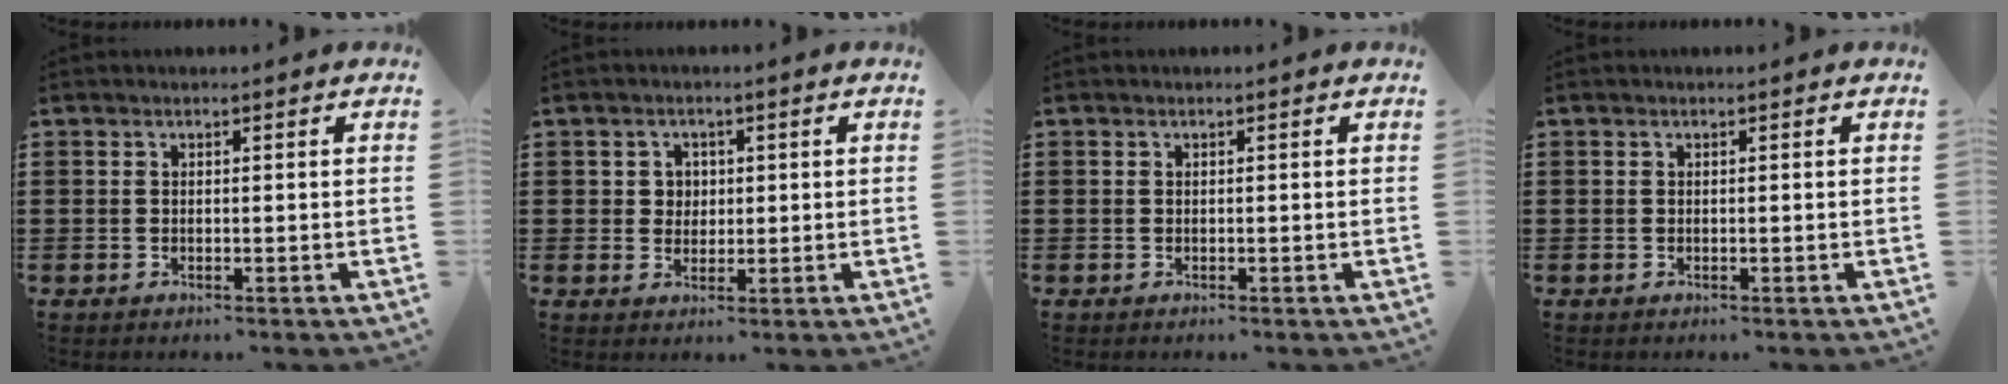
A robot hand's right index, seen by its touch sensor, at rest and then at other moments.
{"total": 2.6, "force": [0.5, 2.4, 0.8], "torque": [-0.026, 0.010, 0.006]}
{"total": 0.0}
{"total": 0.0}